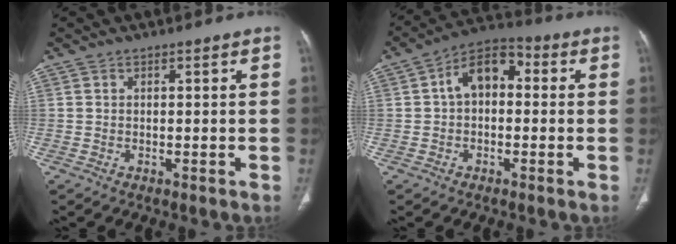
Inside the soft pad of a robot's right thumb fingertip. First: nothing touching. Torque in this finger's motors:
{"motor_torque": [0.62, 1.65, 1.04, -0.09, 0.08]}